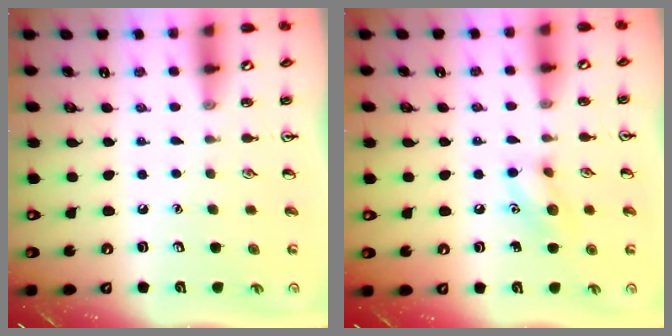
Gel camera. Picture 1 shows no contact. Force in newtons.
{"total": 8.5, "press": 8.4, "slide": 1.0}